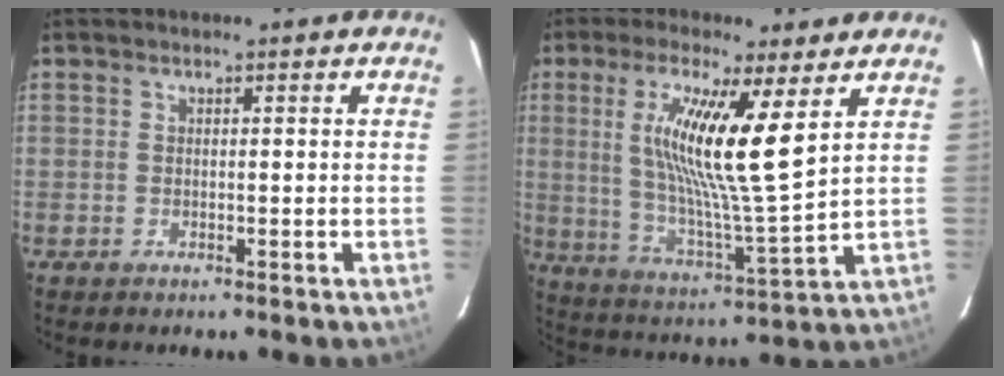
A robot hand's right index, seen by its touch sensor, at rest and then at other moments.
{"total": 15.6, "force": [5.7, 0.8, 14.5], "torque": [-0.265, -0.013, 0.108]}